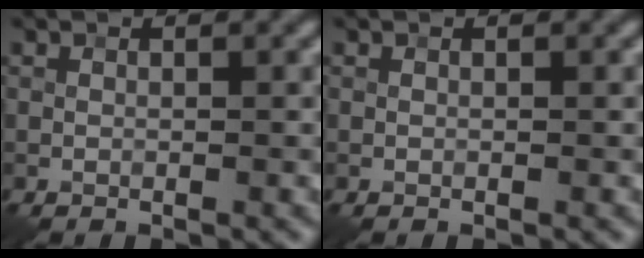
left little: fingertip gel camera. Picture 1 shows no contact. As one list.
[{"total": 0.0}]